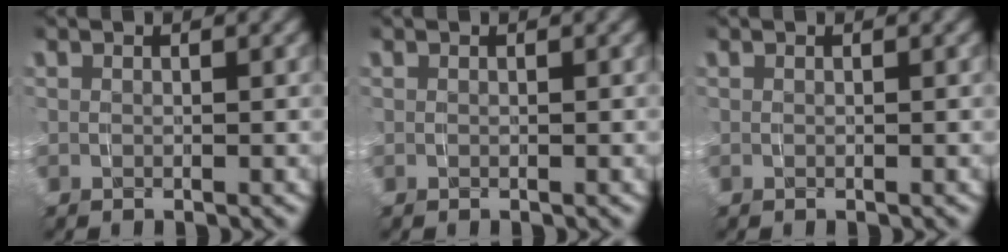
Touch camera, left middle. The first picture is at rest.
{"total": 0.0}
{"total": 0.0}